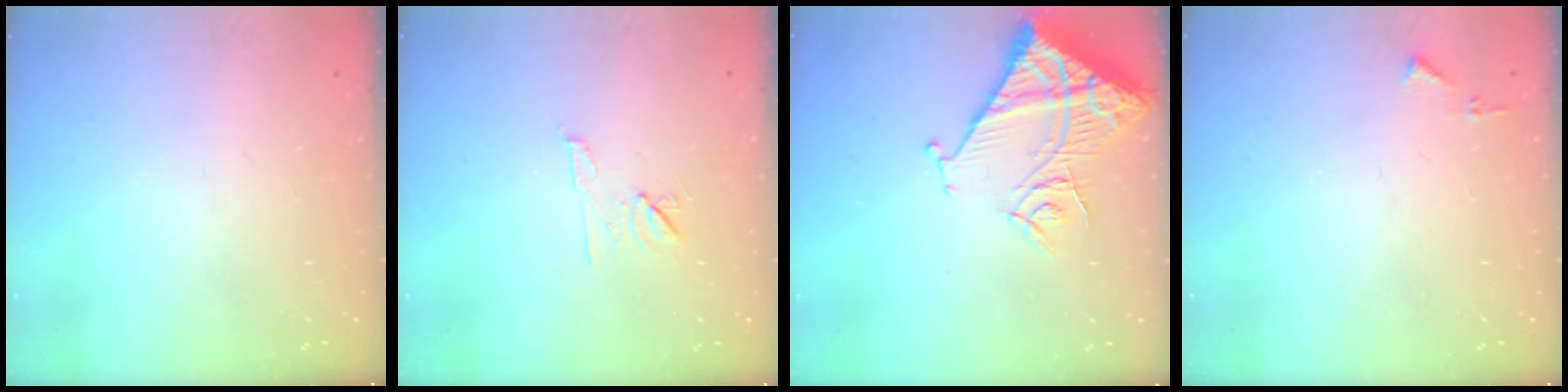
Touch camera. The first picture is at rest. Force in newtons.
{"total": 7.0, "press": 6.9, "slide": 0.9}
{"total": 14.6, "press": 14.5, "slide": 1.6}
{"total": 4.4, "press": 4.4, "slide": 0.6}